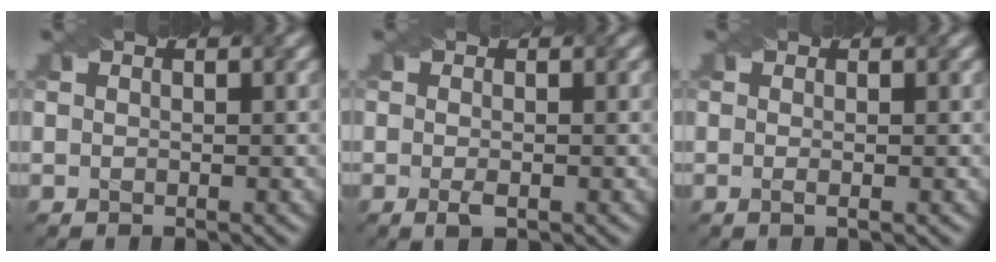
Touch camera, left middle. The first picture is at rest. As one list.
[{"total": 1.3, "force": [-0.5, 0.4, 1.1], "torque": [-0.023, -0.001, -0.009]}, {"total": 0.9, "force": [-0.2, -0.1, 0.8], "torque": [-0.009, -0.001, -0.009]}]